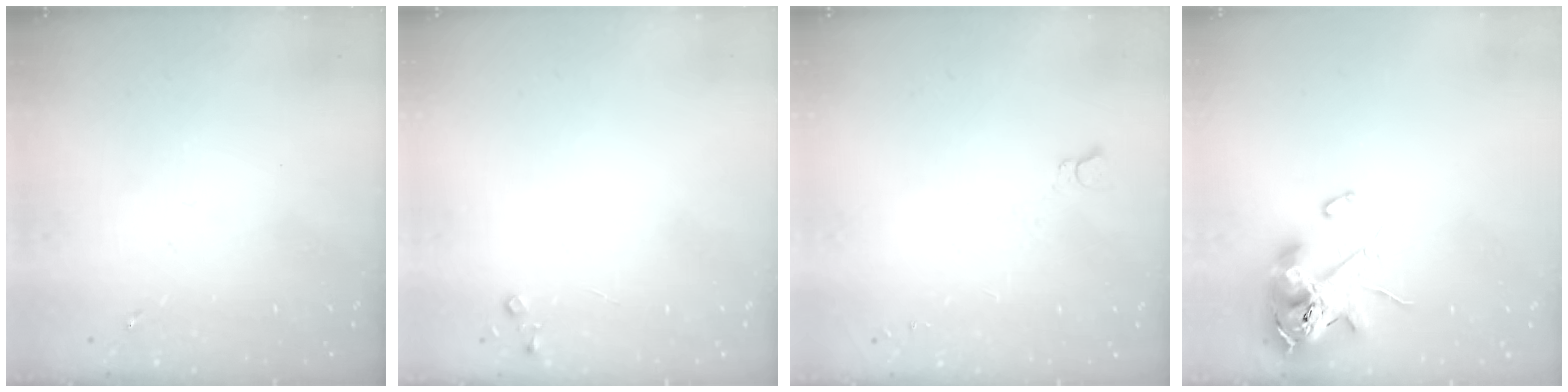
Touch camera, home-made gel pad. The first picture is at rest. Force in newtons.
{"total": 3.6, "press": 3.6, "slide": 0.4}
{"total": 2.8, "press": 2.7, "slide": 0.3}
{"total": 12.2, "press": 12.1, "slide": 2.0}